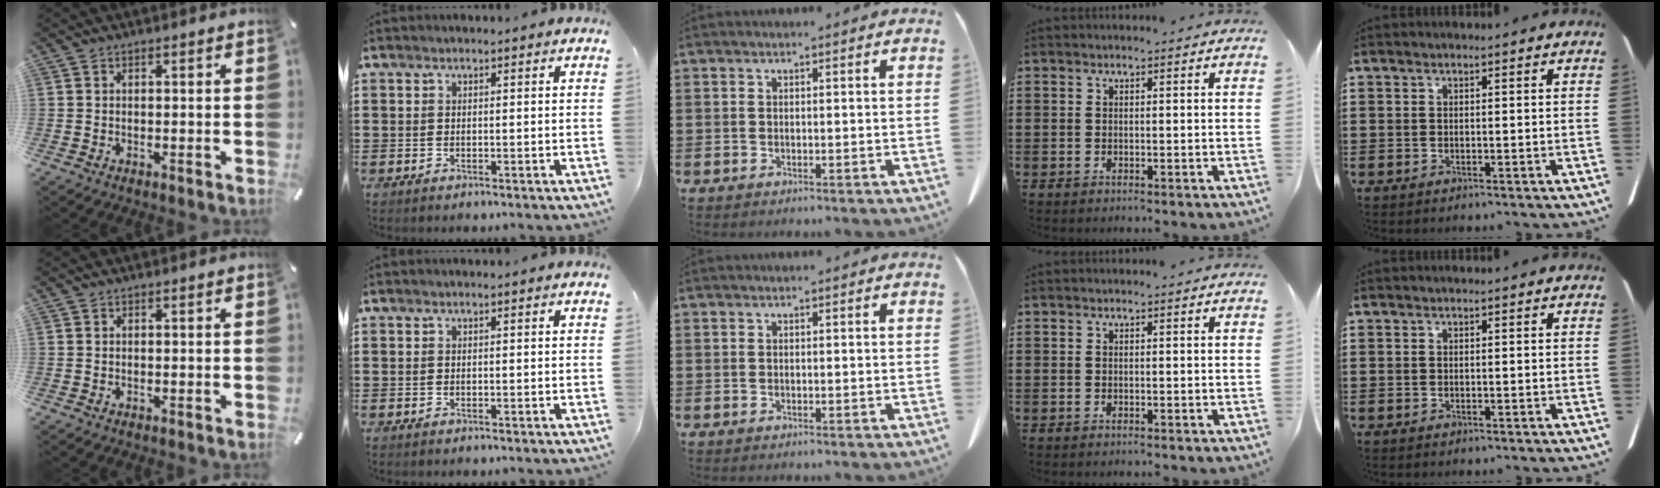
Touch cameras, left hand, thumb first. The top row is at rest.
{}